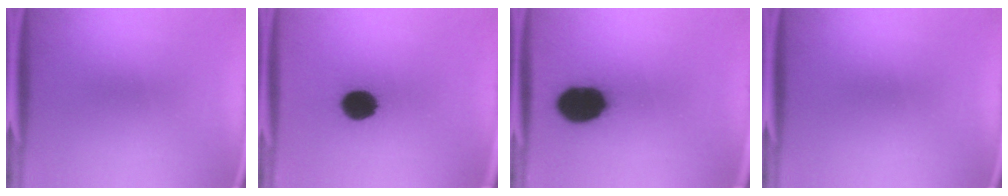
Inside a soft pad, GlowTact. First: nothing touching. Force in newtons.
{"total": 10.1}
{"total": 15.3}
{"total": 0.0}